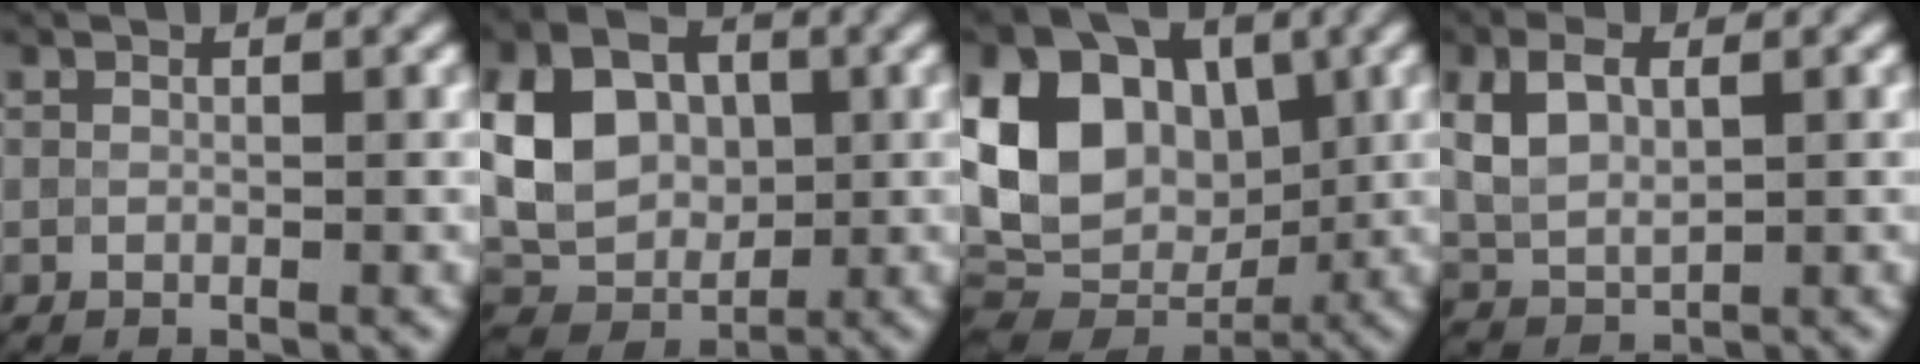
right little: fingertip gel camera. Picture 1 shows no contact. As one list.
[{"total": 8.0, "force": [1.1, 6.1, 5.1], "torque": [-0.102, 0.000, 0.020]}, {"total": 14.0, "force": [2.0, 10.6, 8.9], "torque": [-0.165, 0.016, 0.036]}, {"total": 4.9, "force": [1.7, 3.0, 3.6], "torque": [-0.069, 0.005, 0.036]}]